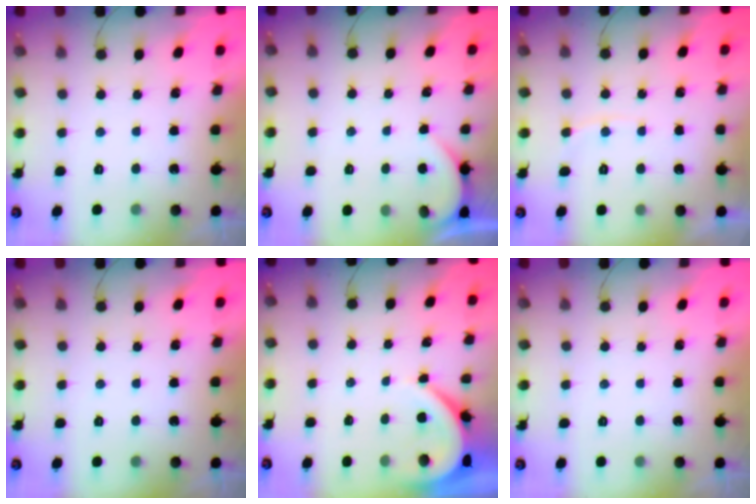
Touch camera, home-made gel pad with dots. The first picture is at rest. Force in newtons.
{"total": 0.7, "press": 0.7, "slide": 0.1}
{"total": 4.9, "press": 4.8, "slide": 0.7}
{"total": 0.0}
{"total": 4.3, "press": 4.3, "slide": 0.1}
{"total": 0.0}